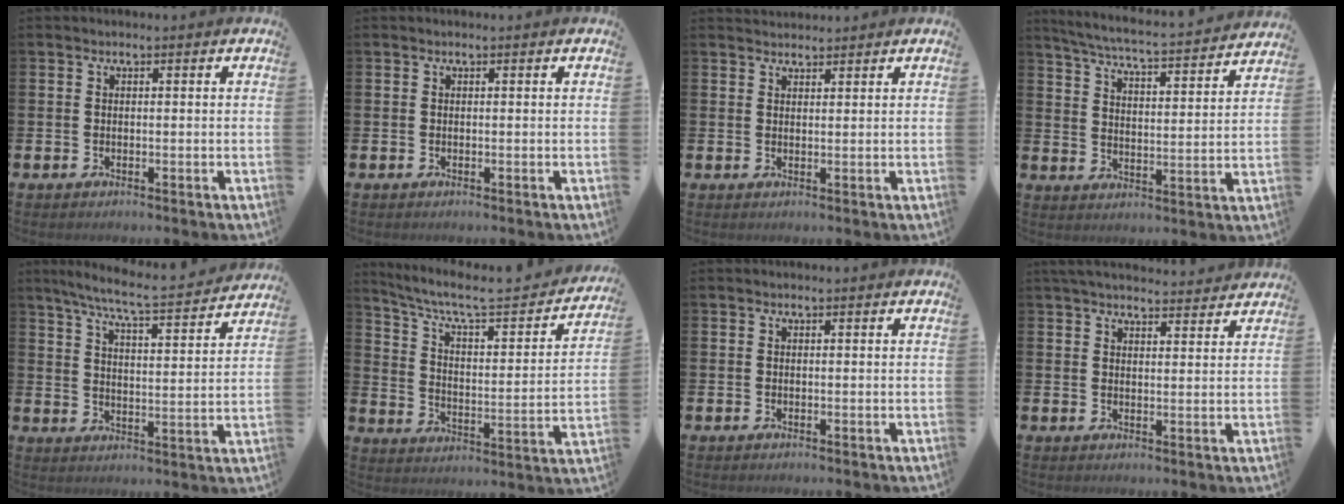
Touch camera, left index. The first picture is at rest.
{"total": 0.0}
{"total": 2.0, "force": [1.9, 0.6, 0.0], "torque": [0.009, -0.007, 0.033]}
{"total": 5.7, "force": [5.4, 0.1, 1.8], "torque": [-0.059, -0.045, 0.088]}
{"total": 7.4, "force": [6.7, 0.2, 3.1], "torque": [-0.079, -0.048, 0.111]}
{"total": 7.7, "force": [6.4, 1.9, 3.8], "torque": [-0.098, -0.047, 0.101]}
{"total": 0.0}
{"total": 4.4, "force": [4.3, 0.7, 0.8], "torque": [-0.021, -0.021, 0.078]}